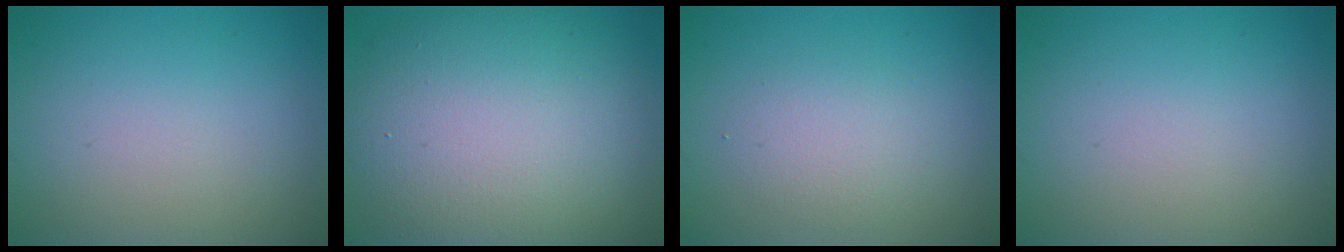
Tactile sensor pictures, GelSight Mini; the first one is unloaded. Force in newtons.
{"total": 12.8, "press": 12.7, "slide": 1.1}
{"total": 2.2, "press": 2.2, "slide": 0.2}
{"total": 0.0}